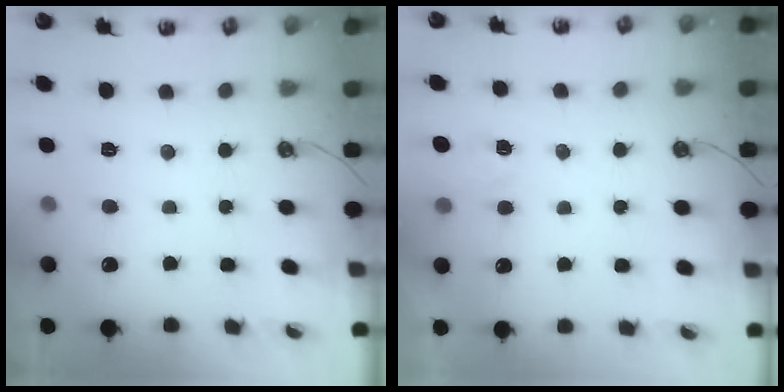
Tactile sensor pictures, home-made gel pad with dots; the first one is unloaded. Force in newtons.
{"total": 2.7, "press": 2.6, "slide": 0.4}